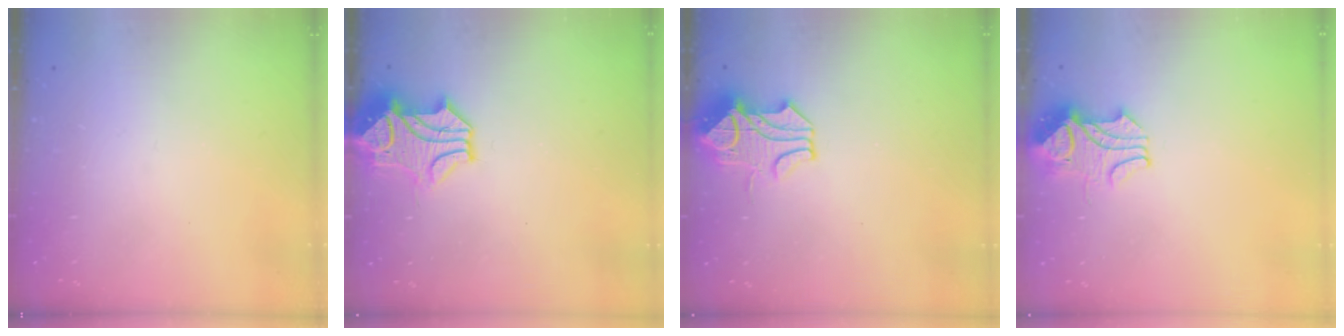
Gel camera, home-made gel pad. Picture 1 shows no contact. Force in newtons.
{"total": 1.0, "press": 0.2, "slide": 1.0}
{"total": 1.4, "press": 0.3, "slide": 1.4}
{"total": 2.1, "press": 2.0, "slide": 0.8}